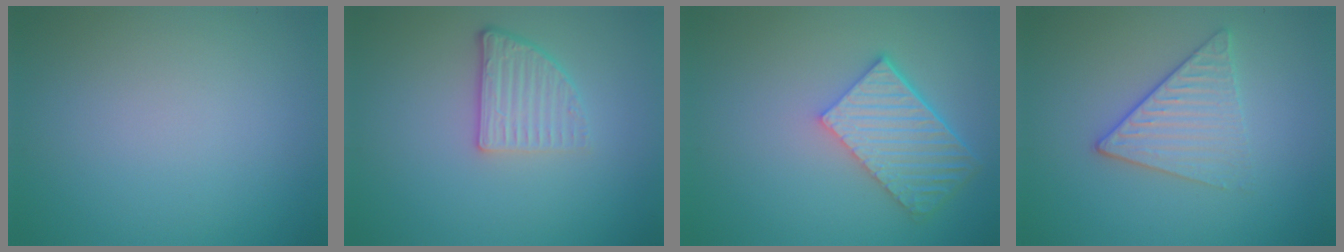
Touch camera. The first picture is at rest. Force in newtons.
{"total": 3.0, "press": 2.3, "slide": 1.8}
{"total": 5.9, "press": 4.3, "slide": 4.0}
{"total": 3.3, "press": 2.9, "slide": 1.5}